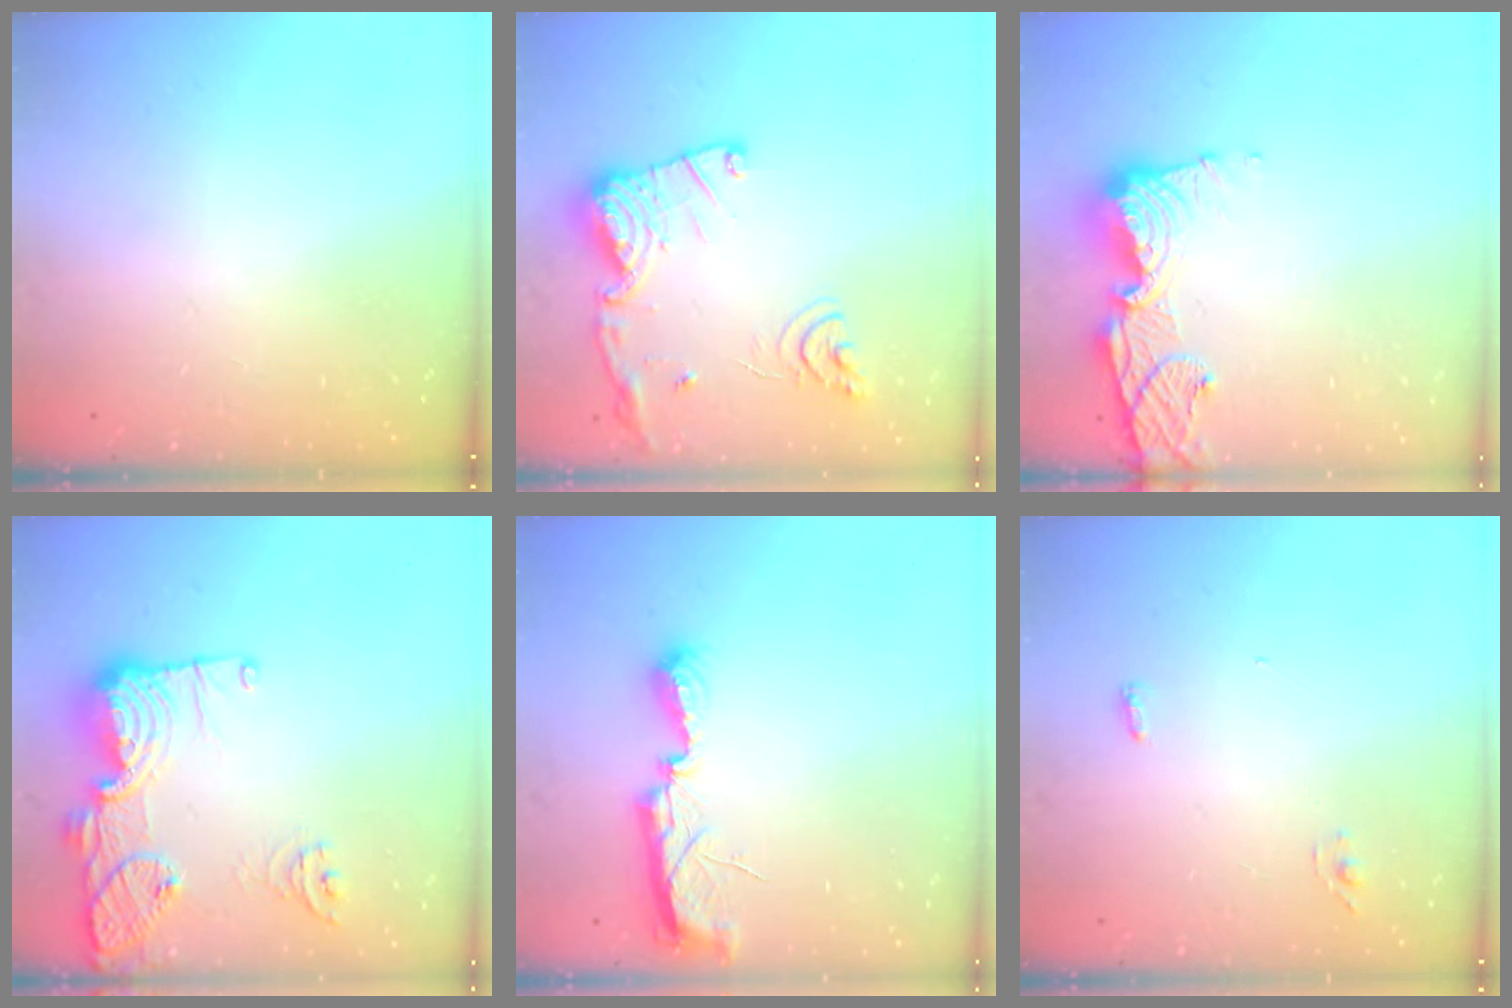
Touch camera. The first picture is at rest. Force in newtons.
{"total": 16.3, "press": 16.2, "slide": 1.5}
{"total": 13.3, "press": 13.2, "slide": 1.6}
{"total": 19.0, "press": 18.0, "slide": 5.9}
{"total": 7.5, "press": 7.5, "slide": 0.5}
{"total": 3.6, "press": 3.2, "slide": 1.6}